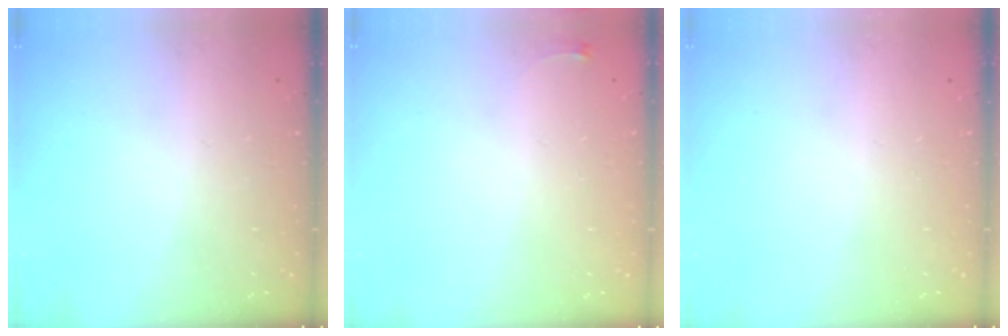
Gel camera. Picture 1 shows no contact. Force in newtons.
{"total": 2.6, "press": 2.6, "slide": 0.6}
{"total": 0.0}